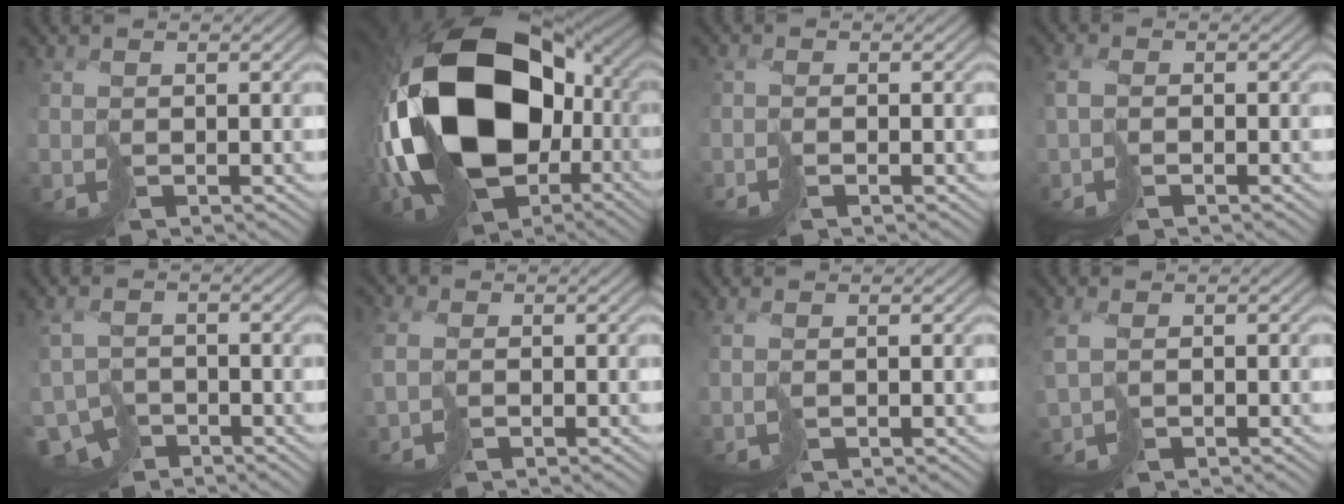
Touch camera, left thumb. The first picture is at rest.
{"total": 22.0, "force": [-0.3, 15.0, 16.1], "torque": [-0.384, -0.037, 0.024]}
{"total": 0.8, "force": [-0.8, 0.1, 0.2], "torque": [0.008, 0.009, -0.018]}
{"total": 2.4, "force": [-0.7, 1.5, 1.7], "torque": [-0.037, 0.009, -0.014]}
{"total": 4.7, "force": [-3.5, 2.4, 2.0], "torque": [-0.038, -0.009, -0.062]}
{"total": 4.2, "force": [-0.6, 3.2, 2.6], "torque": [-0.091, 0.004, -0.014]}
{"total": 1.1, "force": [0.0, 0.2, 1.1], "torque": [-0.026, 0.002, 0.004]}
{"total": 3.3, "force": [-0.2, 1.9, 2.6], "torque": [-0.060, 0.000, -0.004]}